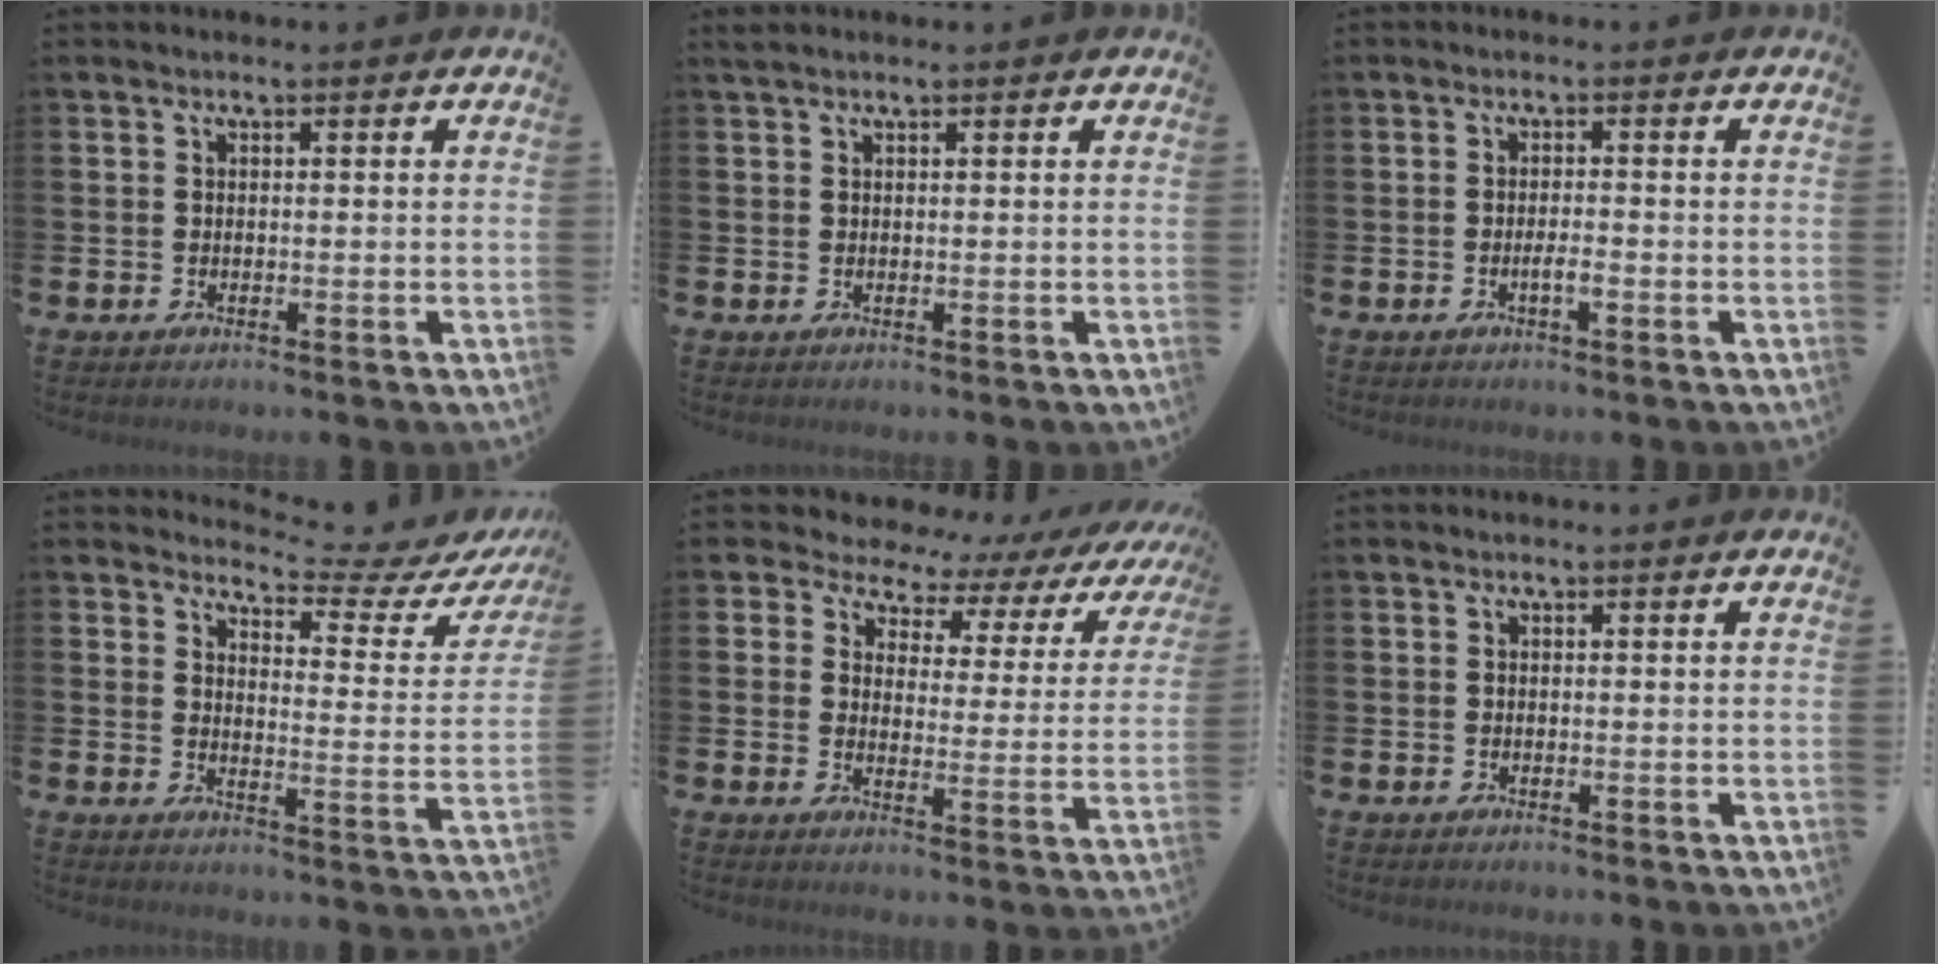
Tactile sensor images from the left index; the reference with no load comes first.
{"total": 0.8, "force": [0.7, 0.1, 0.3], "torque": [-0.002, 0.000, 0.012]}
{"total": 1.4, "force": [-0.6, 0.2, 1.3], "torque": [-0.028, 0.001, -0.010]}
{"total": 4.6, "force": [4.4, 0.9, 1.3], "torque": [-0.034, -0.043, 0.067]}
{"total": 5.0, "force": [4.0, 2.9, 0.3], "torque": [-0.034, -0.040, 0.061]}
{"total": 0.0}